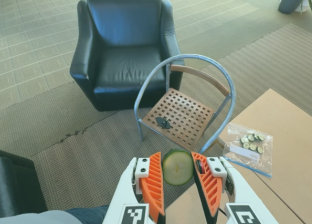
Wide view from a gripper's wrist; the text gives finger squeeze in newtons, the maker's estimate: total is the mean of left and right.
{"total": 7.5, "left": 7.3, "right": 7.8}